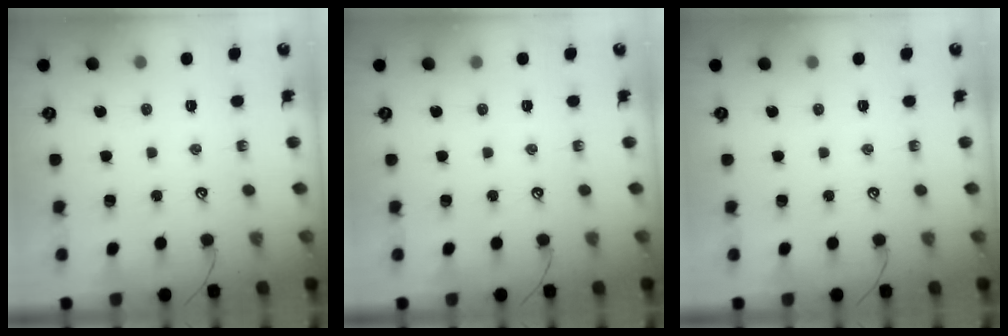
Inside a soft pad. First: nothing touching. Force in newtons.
{"total": 0.0}
{"total": 0.0}